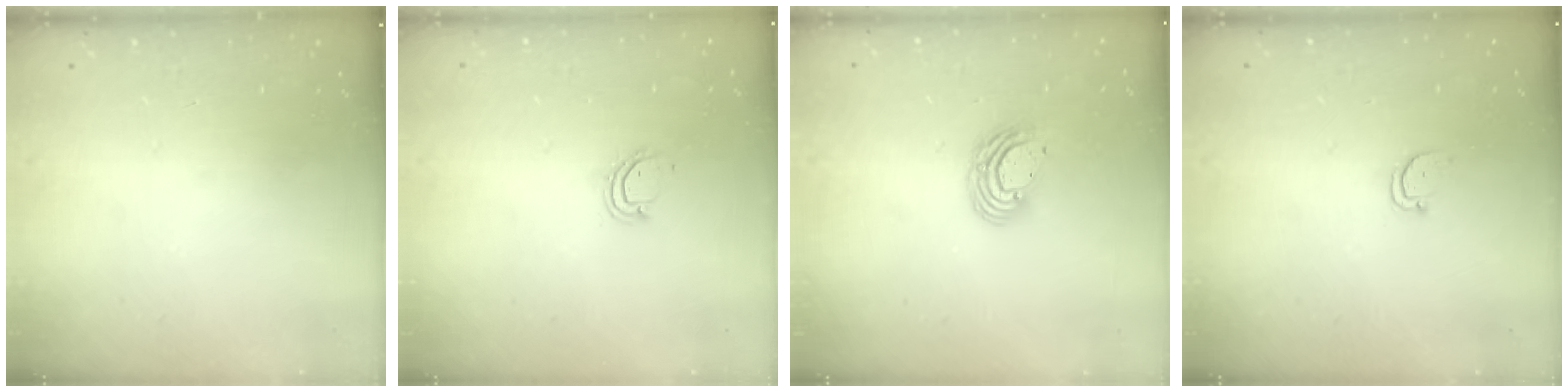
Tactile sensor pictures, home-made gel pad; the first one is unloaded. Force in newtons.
{"total": 4.7, "press": 4.6, "slide": 0.4}
{"total": 8.3, "press": 8.2, "slide": 1.4}
{"total": 2.2, "press": 2.2, "slide": 0.2}